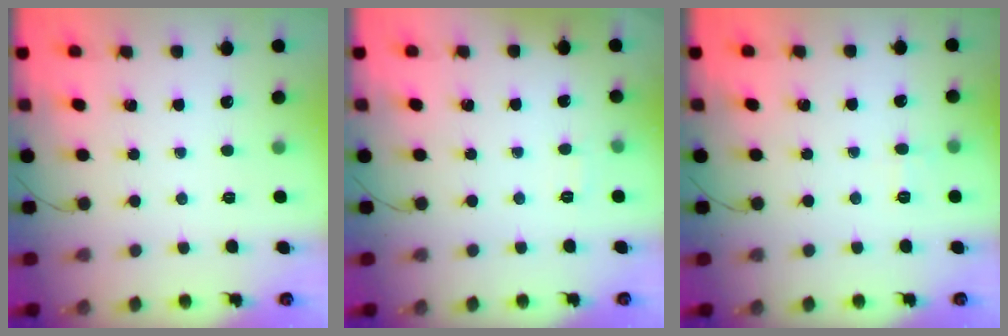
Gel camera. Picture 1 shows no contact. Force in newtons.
{"total": 2.0, "press": 1.7, "slide": 1.0}
{"total": 4.7, "press": 4.5, "slide": 1.4}